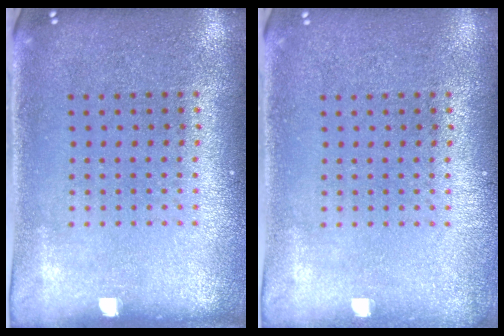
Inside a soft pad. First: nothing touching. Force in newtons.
{"total": 0.5, "press": 0.5, "slide": 0.1}